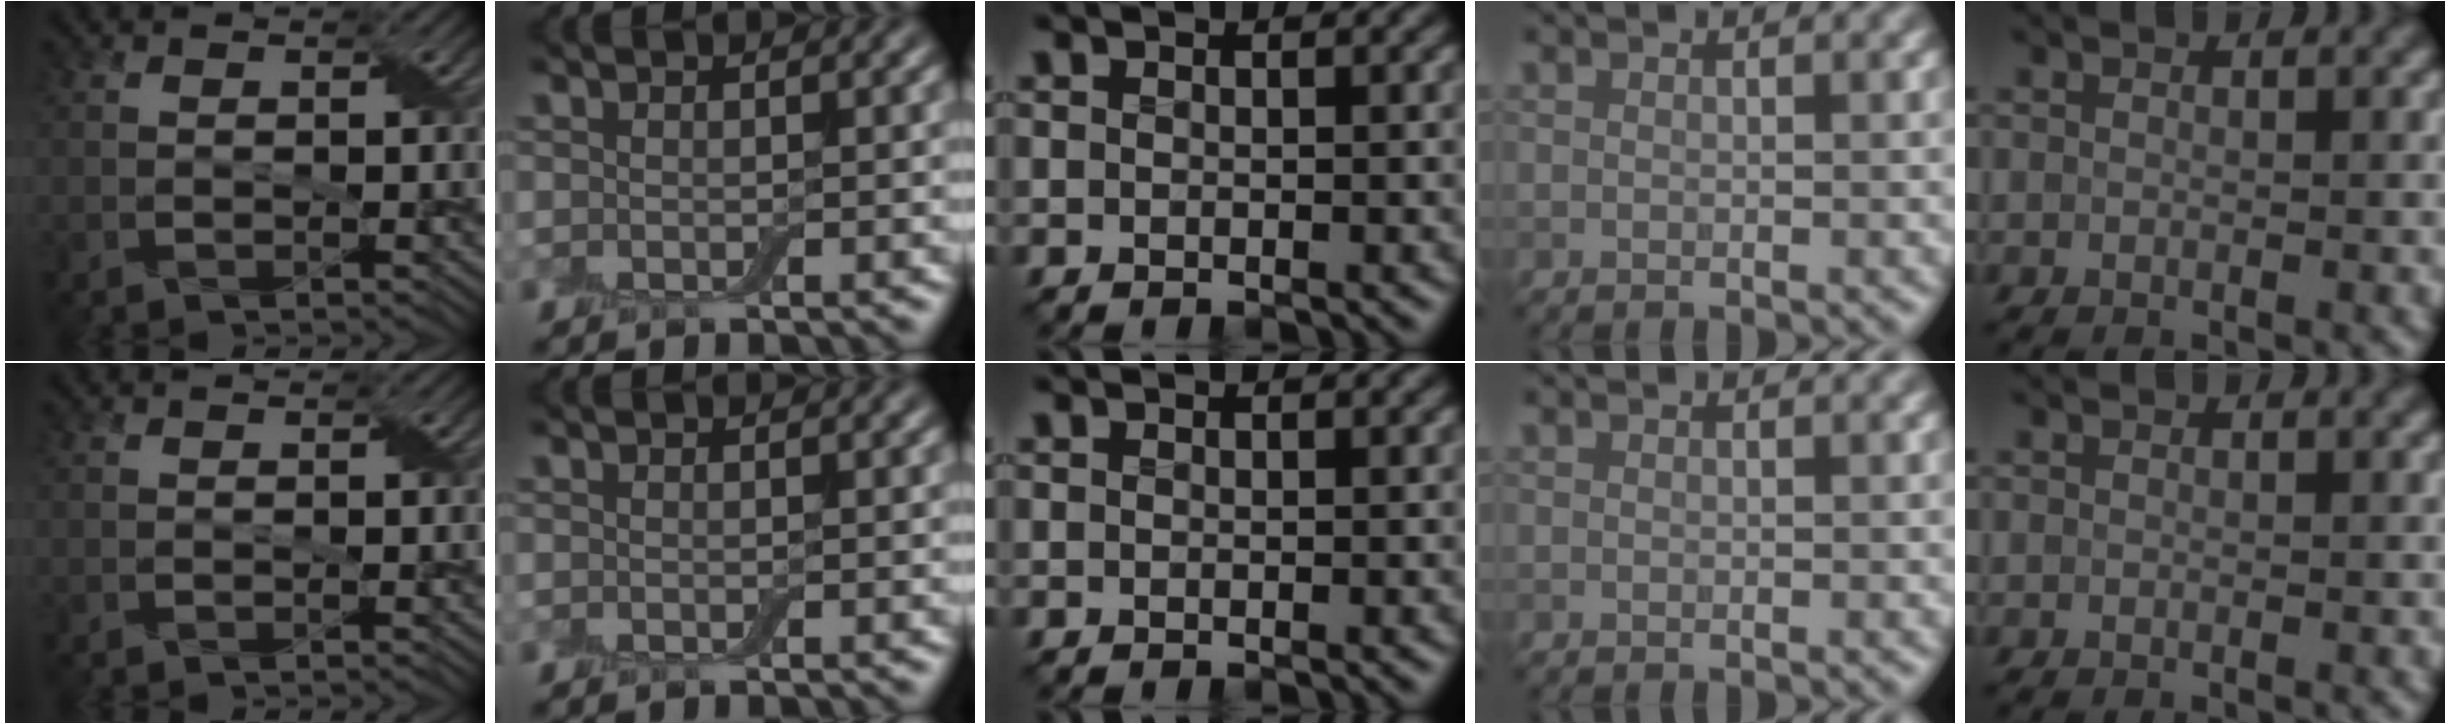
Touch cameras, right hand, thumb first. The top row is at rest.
{}